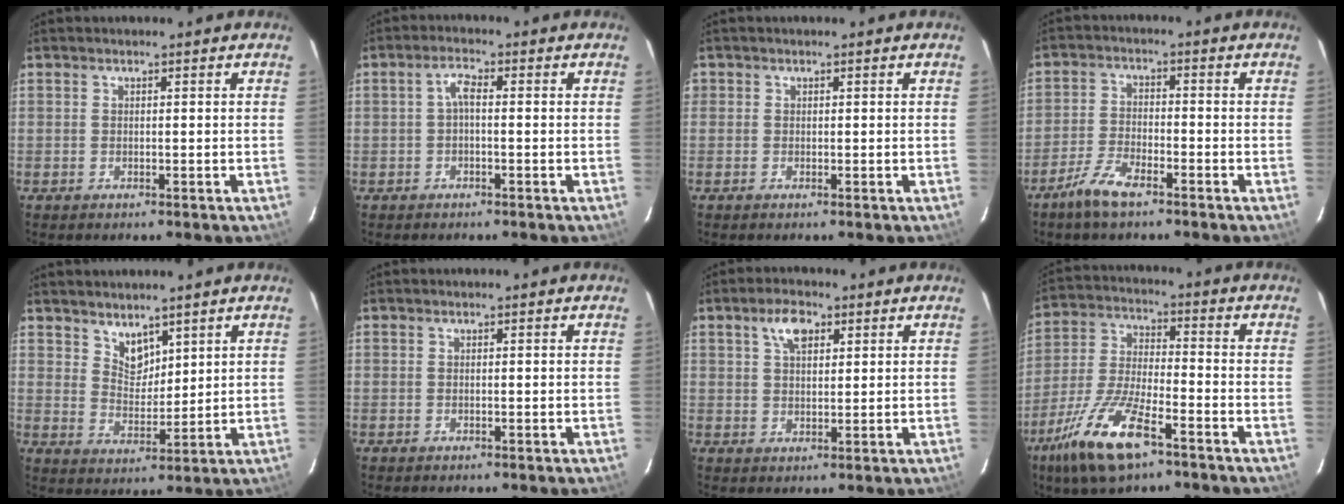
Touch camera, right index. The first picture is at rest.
{"total": 2.2, "force": [-0.3, 0.7, 2.1], "torque": [-0.044, 0.009, -0.005]}
{"total": 0.5, "force": [0.0, 0.5, -0.1], "torque": [0.000, -0.001, -0.003]}
{"total": 6.3, "force": [-4.7, 1.8, 3.8], "torque": [-0.095, -0.002, -0.092]}
{"total": 5.1, "force": [4.1, 2.7, 1.6], "torque": [-0.018, 0.000, 0.080]}
{"total": 0.0}
{"total": 4.8, "force": [2.4, 2.5, 3.3], "torque": [-0.060, 0.012, 0.044]}
{"total": 14.7, "force": [-9.0, 4.3, 10.8], "torque": [-0.237, -0.025, -0.174]}